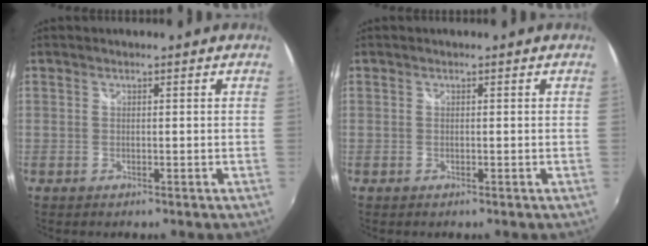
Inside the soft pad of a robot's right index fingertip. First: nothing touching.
{"total": 0.0}